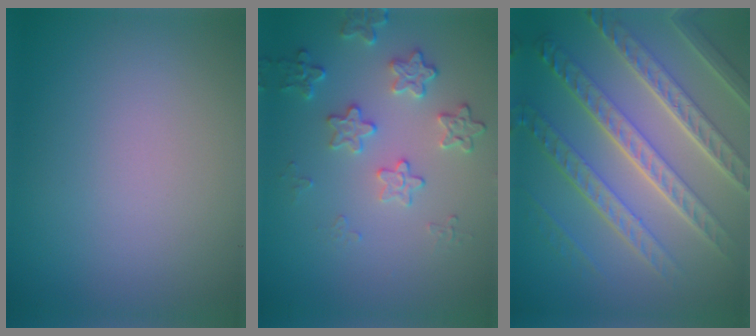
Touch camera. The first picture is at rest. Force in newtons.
{"total": 2.9, "press": 2.3, "slide": 1.8}
{"total": 8.9, "press": 6.4, "slide": 6.3}